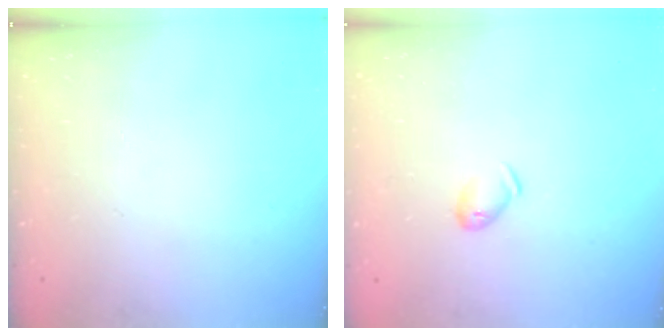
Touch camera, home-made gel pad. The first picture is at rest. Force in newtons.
{"total": 5.3, "press": 5.2, "slide": 0.9}